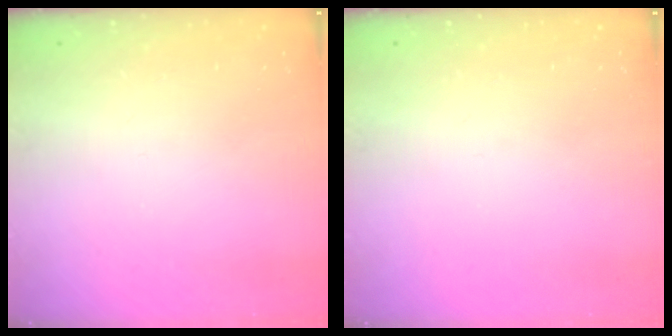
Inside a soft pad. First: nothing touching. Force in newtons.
{"total": 0.0}